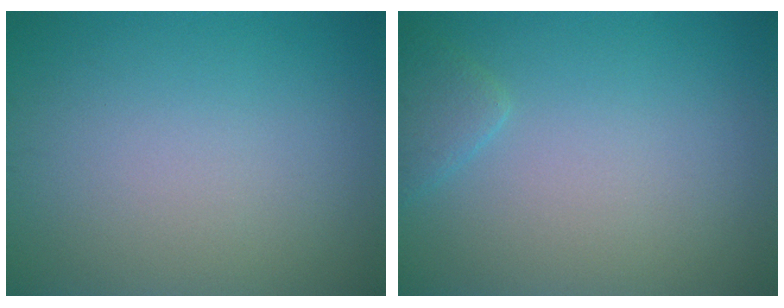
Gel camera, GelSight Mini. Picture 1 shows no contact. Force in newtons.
{"total": 1.5, "press": 1.5, "slide": 0.1}